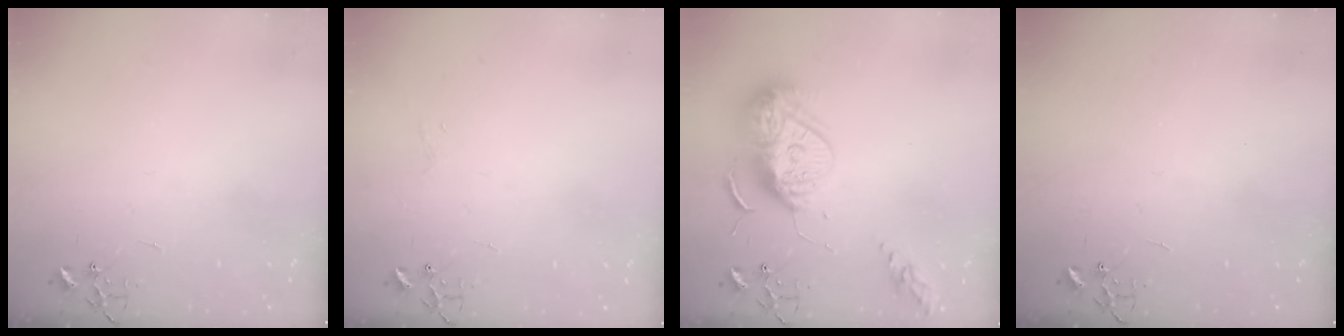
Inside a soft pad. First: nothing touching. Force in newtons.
{"total": 3.3, "press": 3.3, "slide": 0.3}
{"total": 14.7, "press": 14.6, "slide": 1.3}
{"total": 0.0}